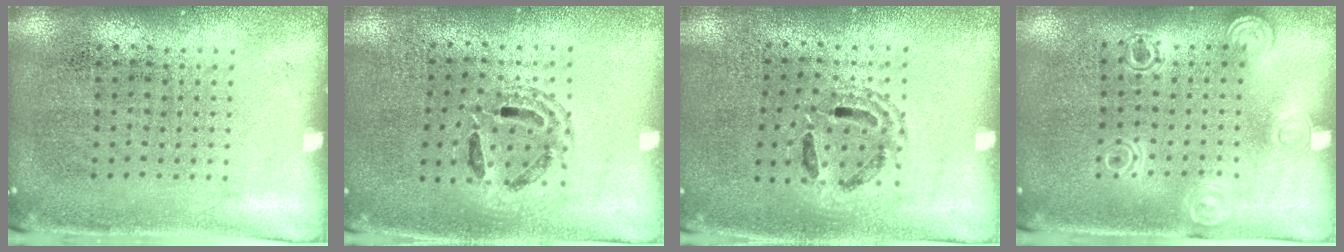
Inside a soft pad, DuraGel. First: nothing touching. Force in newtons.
{"total": 1.2, "press": 1.1, "slide": 0.4}
{"total": 1.2, "press": 1.1, "slide": 0.4}
{"total": 1.3, "press": 1.2, "slide": 0.4}